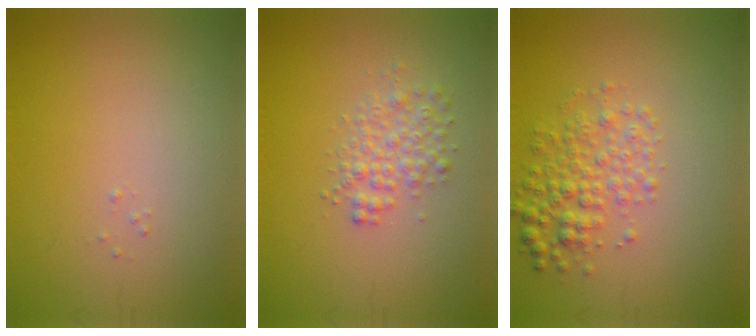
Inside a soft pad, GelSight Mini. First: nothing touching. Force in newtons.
{"total": 2.5, "press": 2.5, "slide": 0.1}
{"total": 3.3, "press": 3.3, "slide": 0.1}